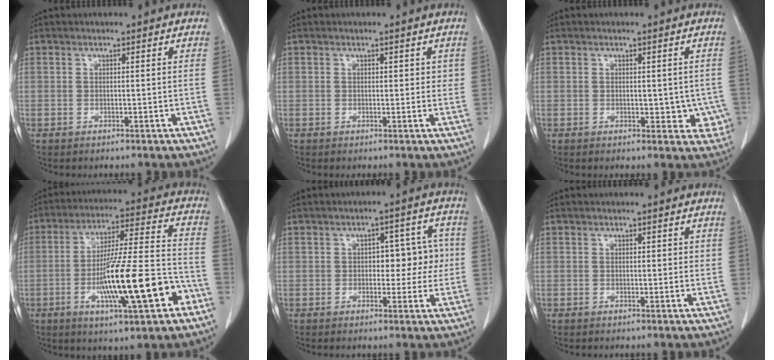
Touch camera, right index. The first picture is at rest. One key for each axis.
{"total": 1.6, "fx": 0.6, "fy": 1.2, "fz": 0.9, "tx": -0.004, "ty": 0.003, "tz": 0.006}
{"total": 4.4, "fx": -0.4, "fy": 2.7, "fz": 3.5, "tx": -0.017, "ty": -0.001, "tz": -0.003}
{"total": 17.9, "fx": -6.1, "fy": 1.8, "fz": 16.7, "tx": -0.288, "ty": -0.003, "tz": -0.095}
{"total": 6.1, "fx": 0.1, "fy": 3.6, "fz": 4.9, "tx": -0.050, "ty": 0.027, "tz": 0.006}
{"total": 1.1, "fx": 0.5, "fy": 0.7, "fz": 0.7, "tx": -0.003, "ty": 0.000, "tz": 0.005}